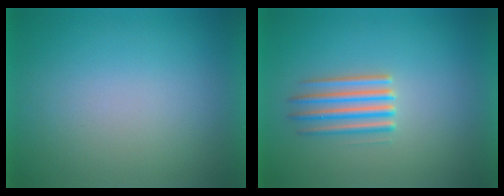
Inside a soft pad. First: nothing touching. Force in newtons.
{"total": 2.7}